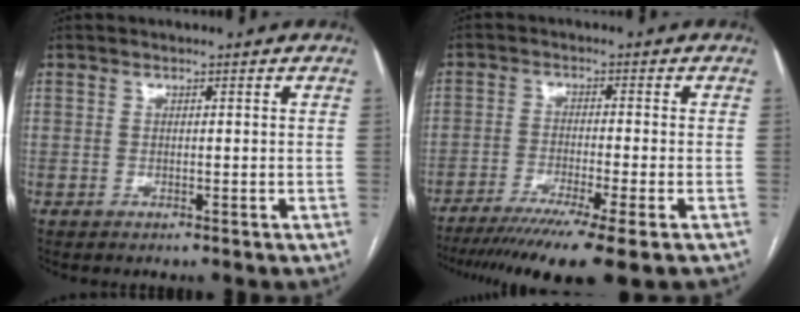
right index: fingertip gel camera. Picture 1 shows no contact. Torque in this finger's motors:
{"motor_torque": [1.50, -0.64, 0.90, 0.21]}